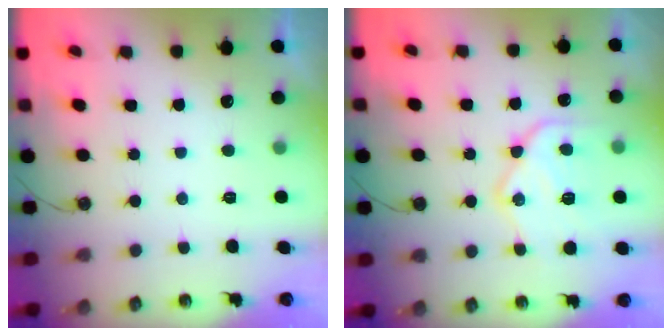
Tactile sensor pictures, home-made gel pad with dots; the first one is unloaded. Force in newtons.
{"total": 18.2, "press": 18.1, "slide": 1.8}